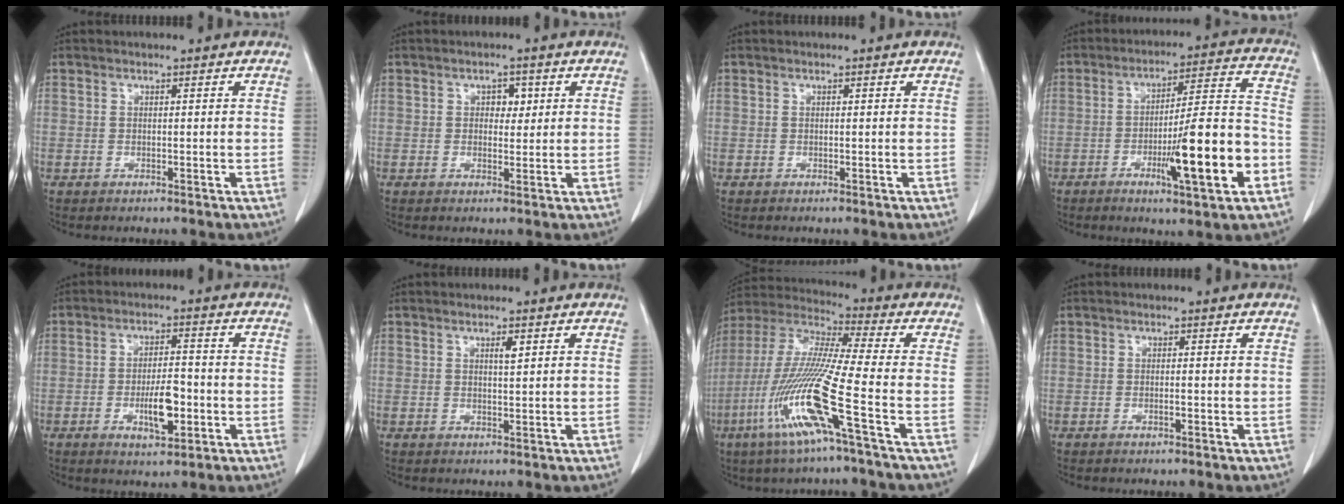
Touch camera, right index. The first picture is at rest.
{"total": 2.4, "force": [0.7, 1.6, 1.7], "torque": [-0.021, 0.003, 0.008]}
{"total": 0.0}
{"total": 15.0, "force": [-5.6, 0.8, 13.9], "torque": [-0.218, -0.001, -0.082]}
{"total": 6.4, "force": [-2.0, 2.0, 5.8], "torque": [-0.103, -0.001, -0.028]}
{"total": 1.3, "force": [0.6, 0.2, 1.2], "torque": [-0.023, -0.002, 0.009]}
{"total": 16.2, "force": [-6.6, -1.0, 14.8], "torque": [-0.317, -0.024, -0.134]}
{"total": 0.6, "force": [-0.3, 0.0, 0.5], "torque": [-0.012, 0.001, -0.004]}